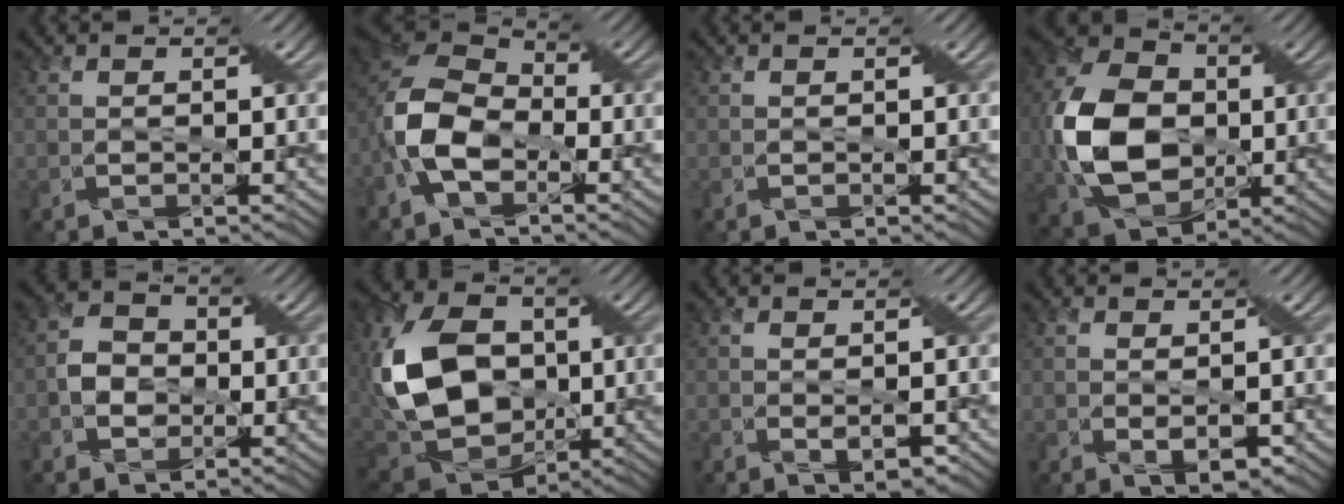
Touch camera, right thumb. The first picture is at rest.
{"total": 9.0, "force": [-3.4, 5.4, 6.4], "torque": [-0.173, -0.005, -0.078]}
{"total": 0.0}
{"total": 12.7, "force": [-1.3, 9.1, 8.7], "torque": [-0.223, 0.006, -0.027]}
{"total": 3.2, "force": [-1.2, 2.6, 1.4], "torque": [-0.048, 0.001, -0.029]}
{"total": 15.0, "force": [0.3, 10.7, 10.6], "torque": [-0.271, -0.008, 0.002]}
{"total": 2.0, "force": [-0.4, 0.6, 1.9], "torque": [-0.038, -0.013, 0.000]}
{"total": 2.5, "force": [-0.2, 1.1, 2.3], "torque": [-0.045, -0.012, 0.005]}